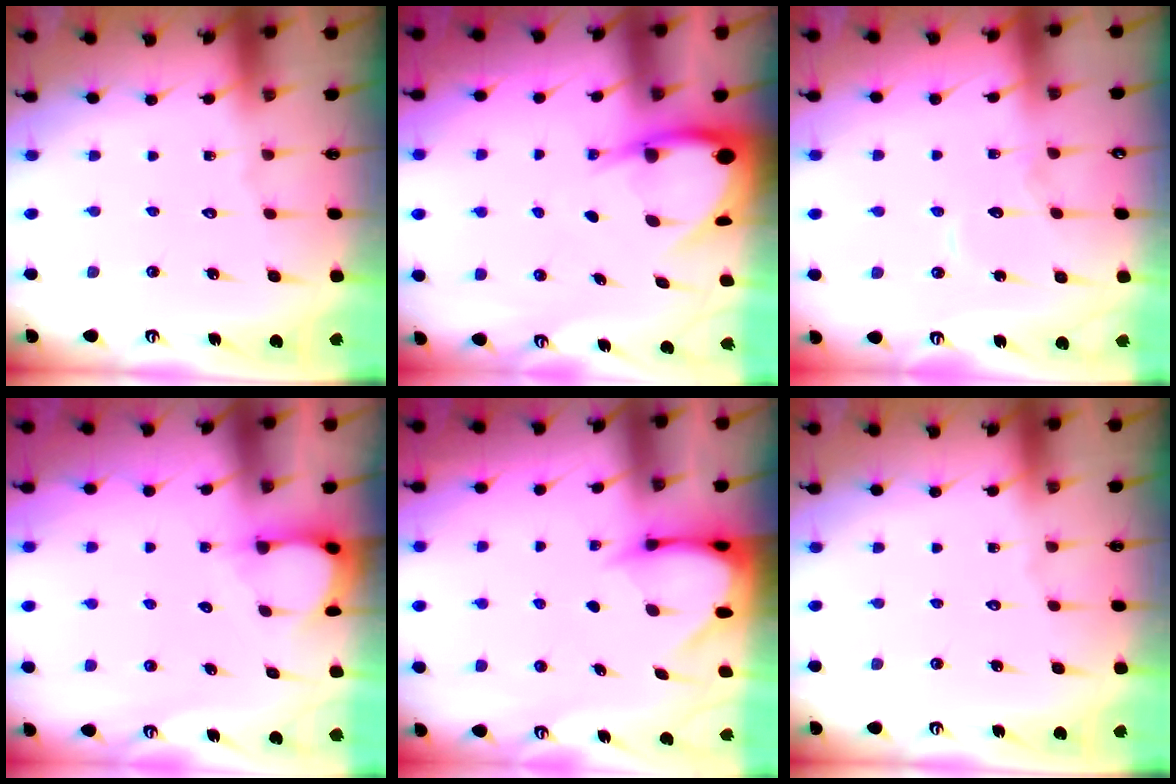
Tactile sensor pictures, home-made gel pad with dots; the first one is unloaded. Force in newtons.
{"total": 6.3, "press": 6.3, "slide": 0.6}
{"total": 8.4, "press": 8.4, "slide": 0.5}
{"total": 3.2, "press": 3.2, "slide": 0.3}
{"total": 3.3, "press": 3.3, "slide": 0.3}
{"total": 0.0}